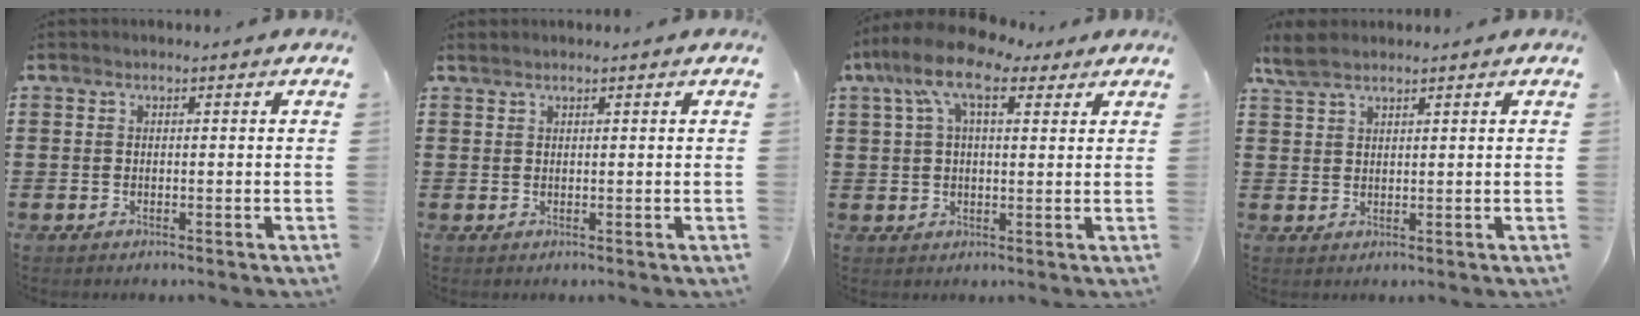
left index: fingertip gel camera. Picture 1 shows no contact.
{"total": 0.6, "force": [0.5, -0.1, 0.3], "torque": [-0.006, -0.001, 0.010]}
{"total": 9.6, "force": [5.2, 4.2, 6.8], "torque": [-0.148, 0.008, 0.093]}
{"total": 3.6, "force": [2.6, 1.2, 2.2], "torque": [-0.049, 0.004, 0.049]}